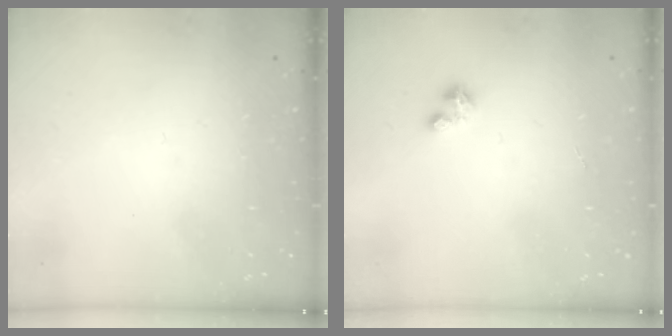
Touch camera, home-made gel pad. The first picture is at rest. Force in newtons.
{"total": 0.9, "press": 0.9, "slide": 0.3}